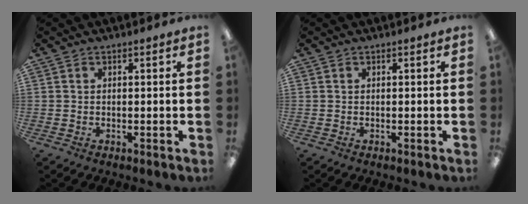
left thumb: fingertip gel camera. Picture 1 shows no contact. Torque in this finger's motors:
{"motor_torque": [0.15, -0.18, 0.48, 0.04, 0.03]}